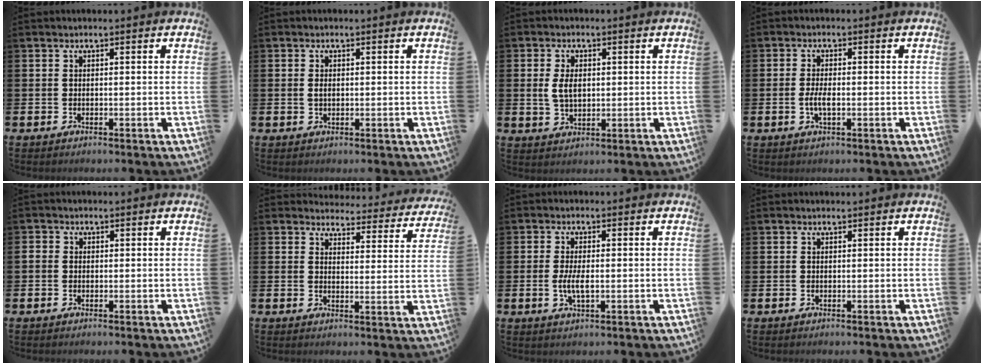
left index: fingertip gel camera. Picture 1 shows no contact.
{"total": 1.0, "force": [0.2, 0.7, 0.7], "torque": [0.001, -0.001, -0.001]}
{"total": 3.8, "force": [0.9, 2.3, 2.9], "torque": [-0.045, 0.002, 0.012]}
{"total": 2.6, "force": [-0.5, 1.0, 2.4], "torque": [-0.034, -0.002, -0.010]}
{"total": 0.9, "force": [0.0, 0.8, 0.4], "torque": [-0.008, 0.006, -0.002]}
{"total": 3.7, "force": [3.6, 0.9, 0.1], "torque": [-0.003, -0.037, 0.056]}
{"total": 3.2, "force": [-0.2, 1.2, 3.0], "torque": [-0.048, -0.002, -0.006]}
{"total": 0.0}